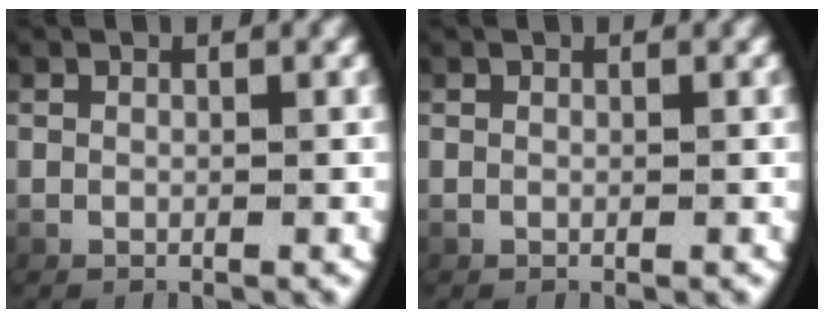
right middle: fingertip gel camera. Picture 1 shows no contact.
{"total": 0.0}